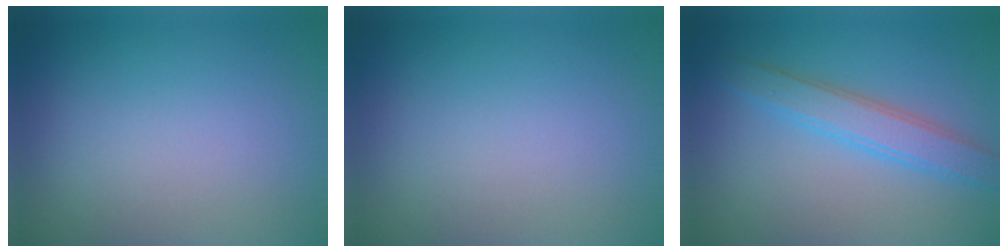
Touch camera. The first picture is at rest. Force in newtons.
{"total": 0.0}
{"total": 3.5, "press": 3.5, "slide": 0.1}